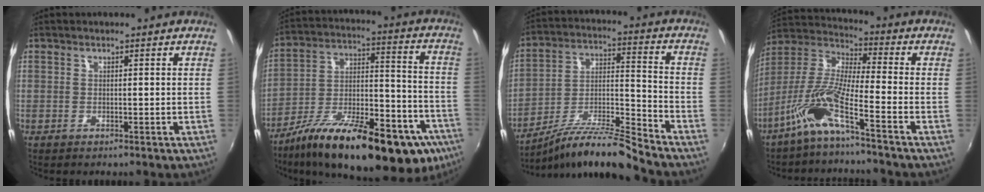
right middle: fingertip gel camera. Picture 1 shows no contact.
{"total": 32.2, "force": [-20.3, 11.2, 22.3], "torque": [-0.328, -0.011, -0.297]}
{"total": 12.7, "force": [-11.2, -1.0, 6.0], "torque": [-0.115, 0.010, -0.213]}
{"total": 10.1, "force": [-6.1, 0.3, 8.0], "torque": [-0.162, 0.004, -0.126]}